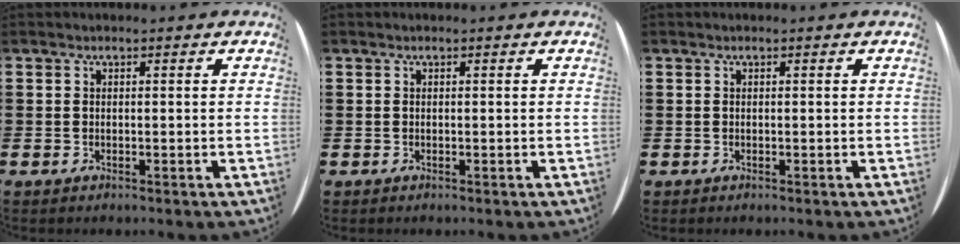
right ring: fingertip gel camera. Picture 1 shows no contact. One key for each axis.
{"total": 0.0}
{"total": 0.0}